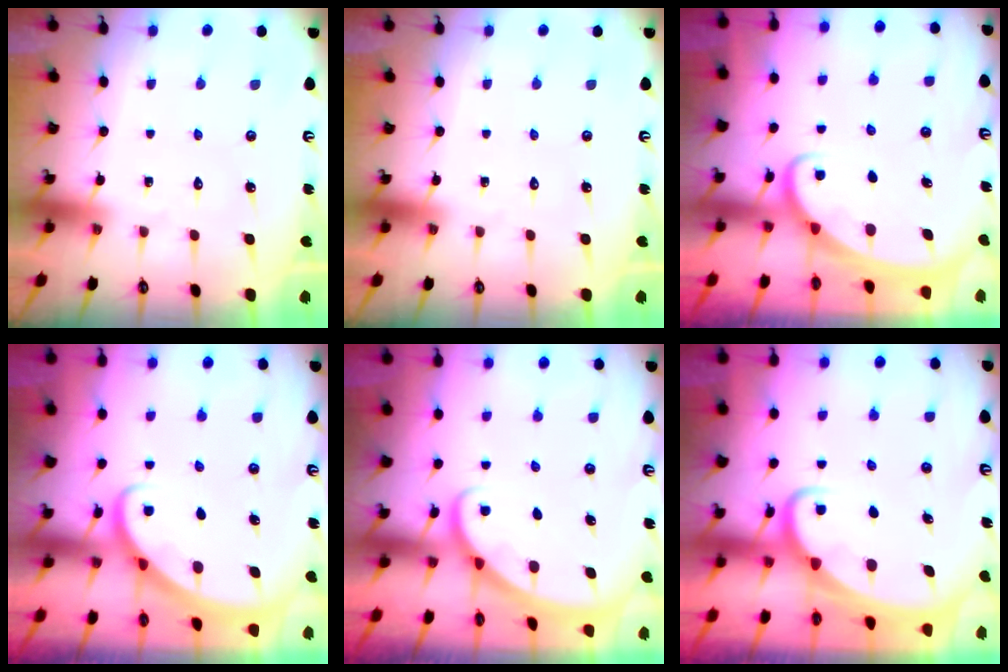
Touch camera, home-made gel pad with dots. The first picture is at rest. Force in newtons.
{"total": 0.0}
{"total": 2.1, "press": 2.1, "slide": 0.2}
{"total": 2.8, "press": 2.8, "slide": 0.2}
{"total": 2.1, "press": 2.1, "slide": 0.1}
{"total": 2.7, "press": 2.7, "slide": 0.2}